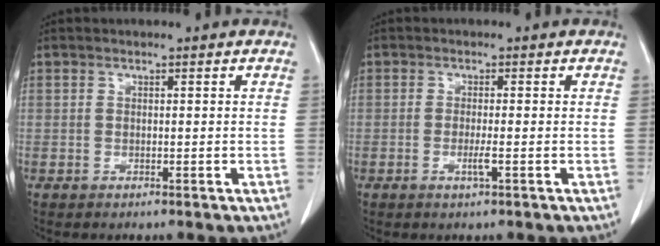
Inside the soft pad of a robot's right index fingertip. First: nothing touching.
{"total": 1.8, "force": [-0.5, -0.1, 1.7], "torque": [-0.031, -0.003, -0.006]}